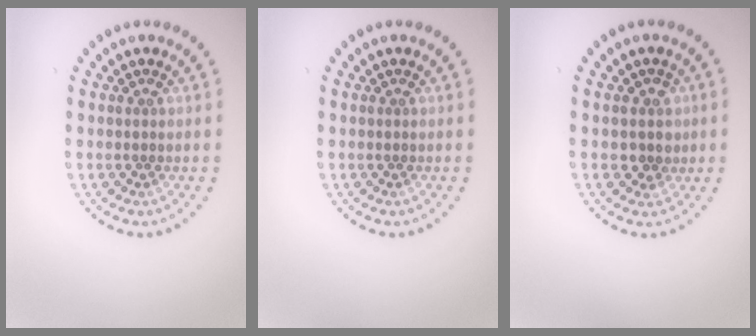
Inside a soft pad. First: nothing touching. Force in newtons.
{"total": 0.0}
{"total": 2.0, "press": 1.7, "slide": 0.9}